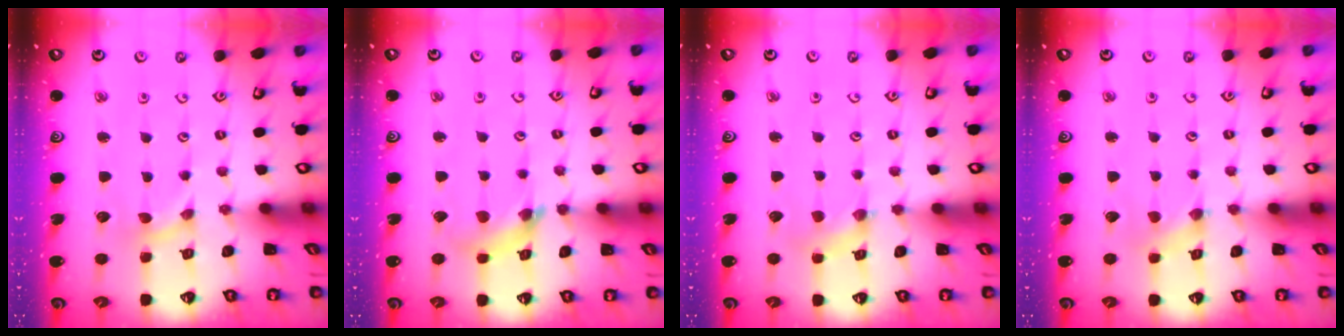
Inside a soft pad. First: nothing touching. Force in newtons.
{"total": 6.9, "press": 6.8, "slide": 0.8}
{"total": 2.5, "press": 2.5, "slide": 0.3}
{"total": 0.0}